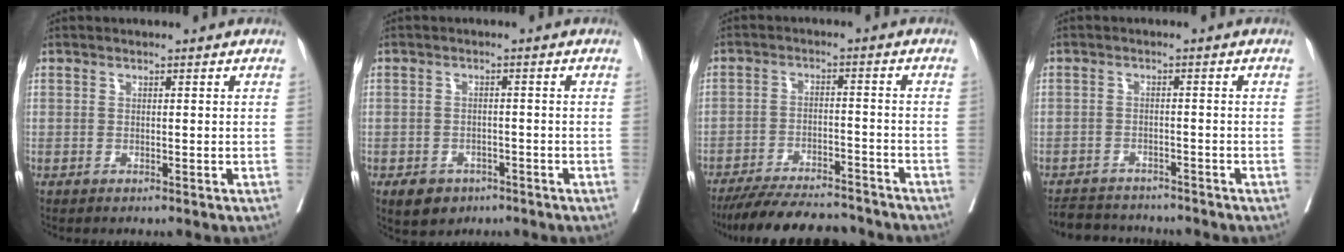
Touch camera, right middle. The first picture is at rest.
{"total": 4.4, "force": [-2.8, 3.0, 1.5], "torque": [-0.021, 0.003, -0.037]}
{"total": 15.1, "force": [-13.9, 2.6, 5.4], "torque": [-0.096, -0.005, -0.202]}
{"total": 7.3, "force": [-7.1, 1.4, 1.2], "torque": [-0.017, 0.002, -0.105]}